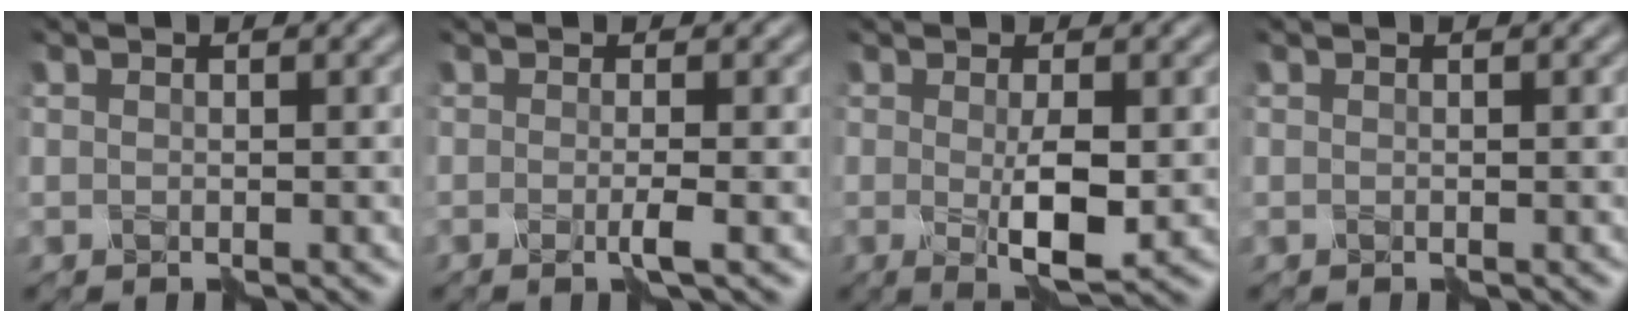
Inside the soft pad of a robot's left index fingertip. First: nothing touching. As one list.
[{"total": 1.3, "force": [-0.6, 0.1, 1.2], "torque": [-0.018, 0.003, -0.019]}, {"total": 3.6, "force": [-0.5, 0.8, 3.4], "torque": [-0.059, -0.004, -0.007]}, {"total": 0.0}]